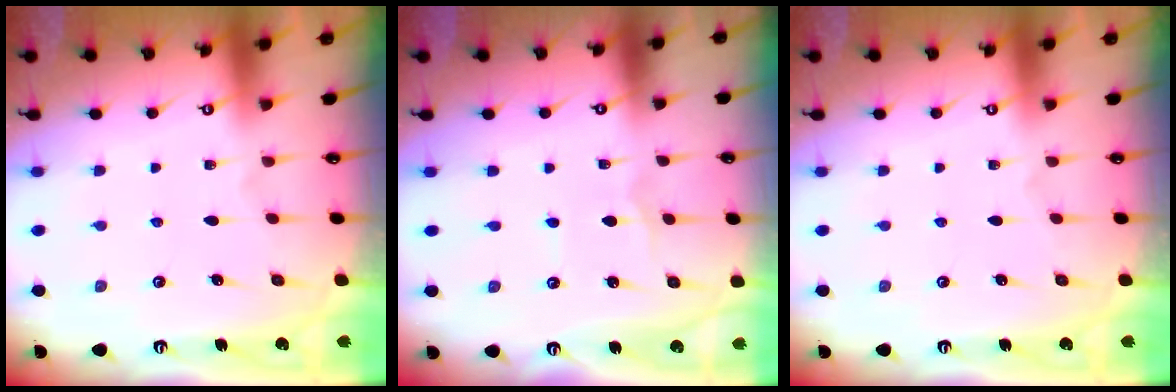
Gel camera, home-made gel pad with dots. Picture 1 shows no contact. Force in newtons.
{"total": 1.3, "press": 1.3, "slide": 0.1}
{"total": 0.0}